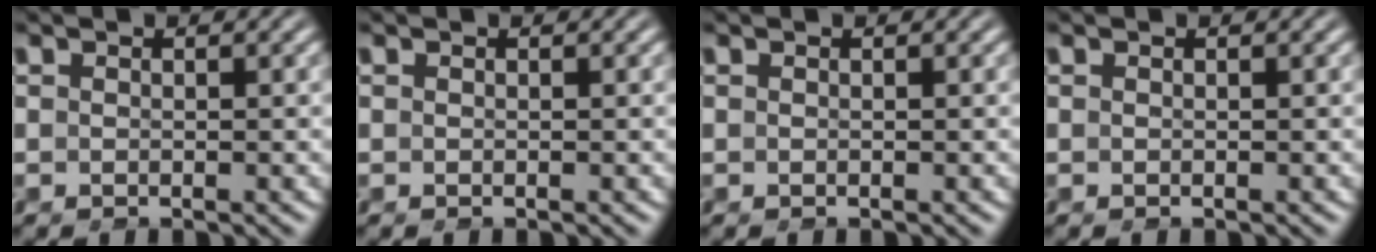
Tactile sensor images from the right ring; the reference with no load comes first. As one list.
[{"total": 0.0}, {"total": 0.0}, {"total": 0.0}]